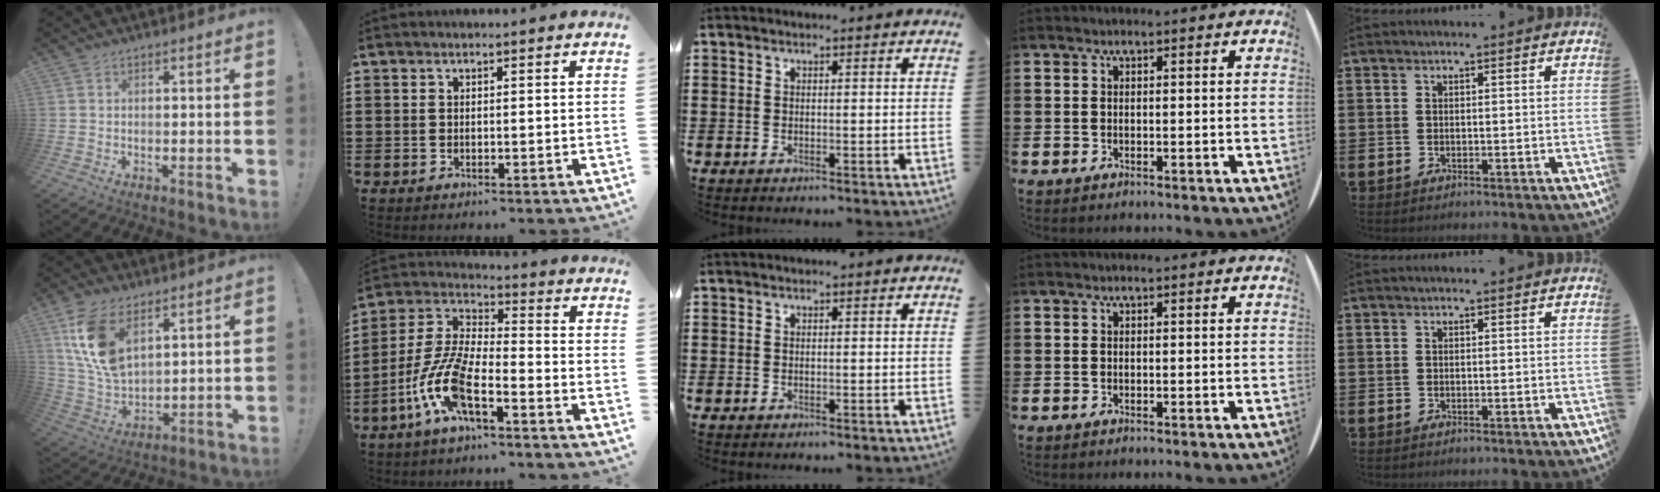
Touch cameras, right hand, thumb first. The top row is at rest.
{"thumb": {"total": 13.6, "force": [7.2, 7.7, 8.6], "torque": [-0.177, -0.030, 0.139]}, "index": {"total": 10.5, "force": [-5.2, 2.8, 8.7], "torque": [-0.214, -0.019, -0.105]}}